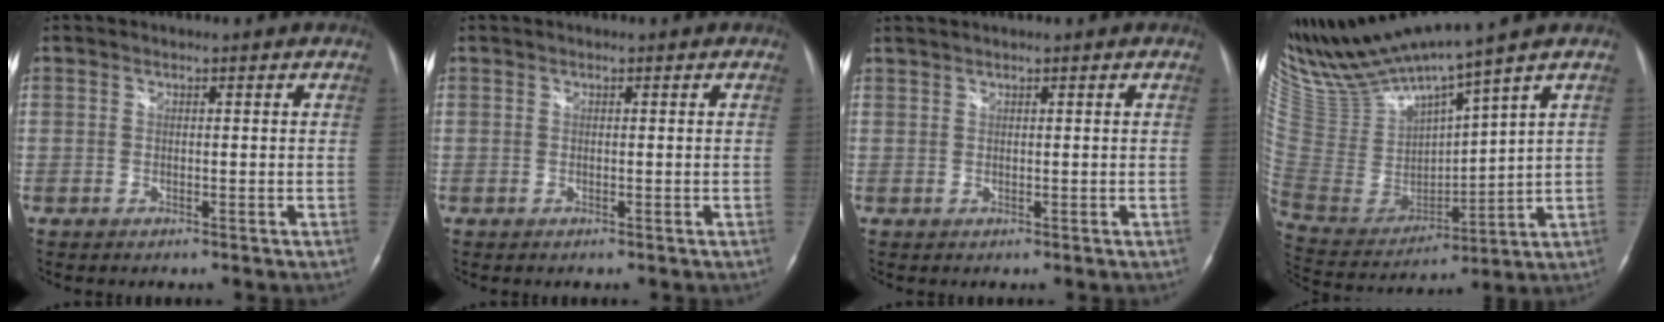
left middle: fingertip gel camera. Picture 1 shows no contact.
{"total": 0.0}
{"total": 1.2, "force": [1.0, -0.1, 0.5], "torque": [-0.014, 0.012, 0.025]}
{"total": 17.1, "force": [14.8, -0.2, 8.5], "torque": [-0.168, -0.024, 0.299]}